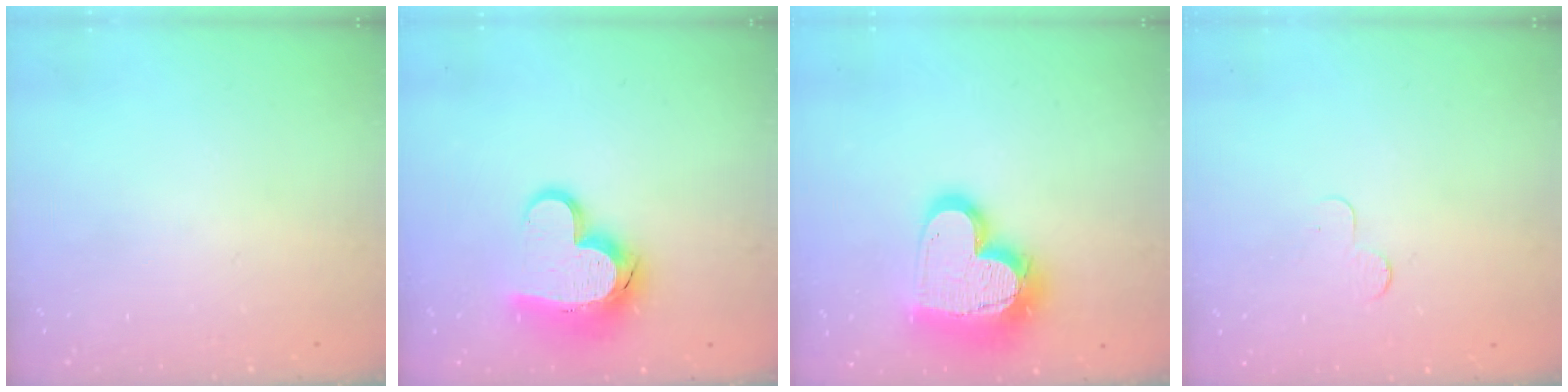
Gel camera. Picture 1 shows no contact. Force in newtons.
{"total": 14.9, "press": 14.9, "slide": 0.9}
{"total": 20.6, "press": 20.6, "slide": 1.5}
{"total": 2.5, "press": 2.5, "slide": 0.2}